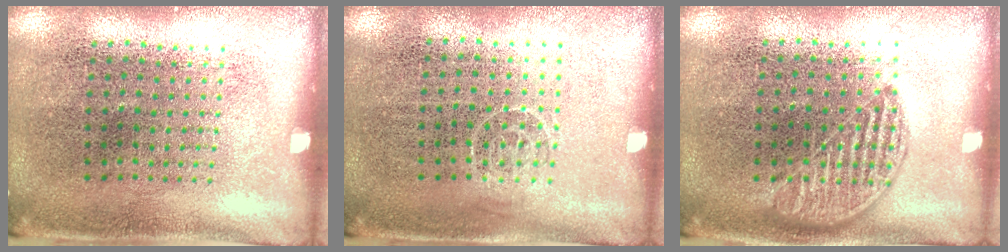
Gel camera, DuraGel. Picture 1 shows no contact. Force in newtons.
{"total": 0.7, "press": 0.5, "slide": 0.5}
{"total": 0.9, "press": 0.8, "slide": 0.4}